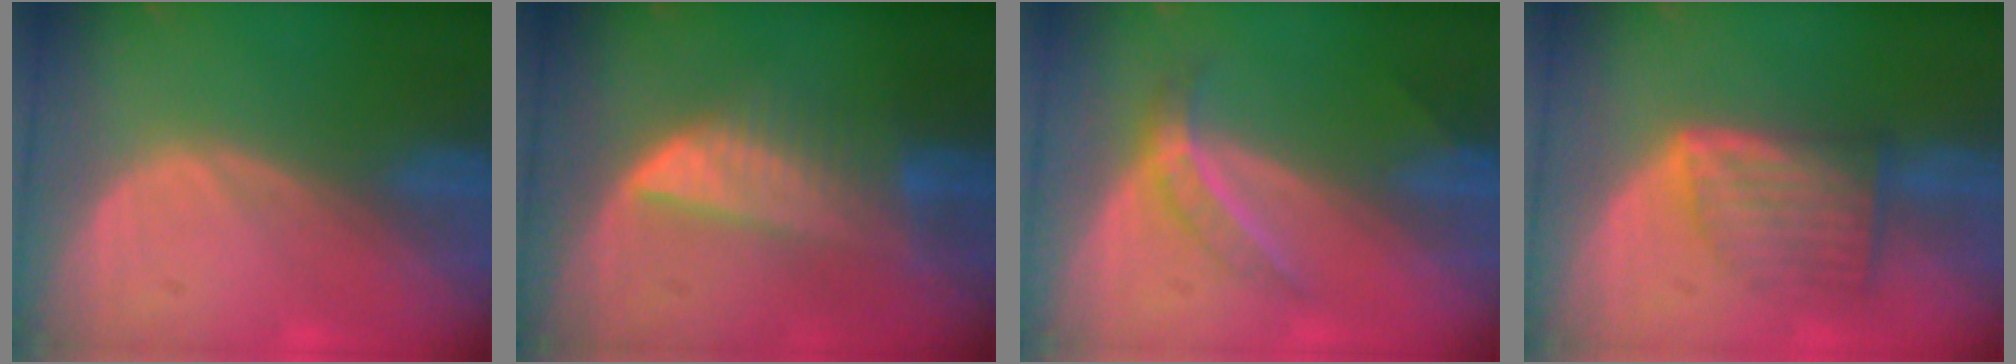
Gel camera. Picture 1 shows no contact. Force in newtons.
{"total": 6.4, "press": 6.3, "slide": 1.0}
{"total": 4.7, "press": 4.2, "slide": 2.2}
{"total": 7.3, "press": 6.6, "slide": 3.2}